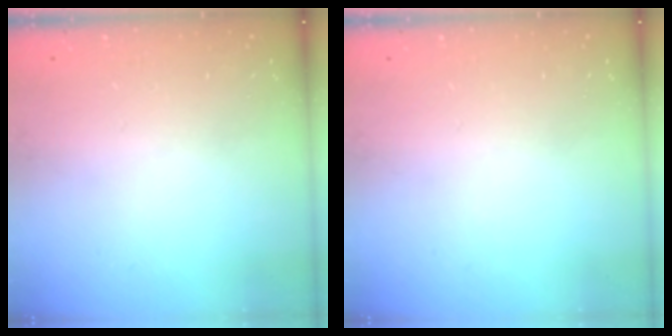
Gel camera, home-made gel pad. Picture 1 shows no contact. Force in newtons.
{"total": 0.0}